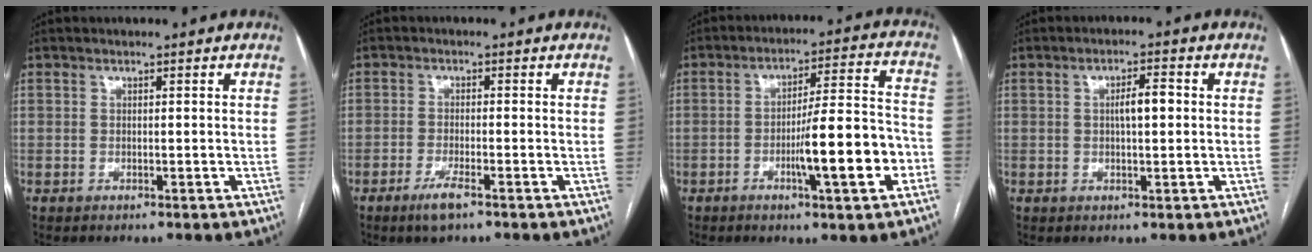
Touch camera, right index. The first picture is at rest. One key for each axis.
{"total": 3.5, "fx": -2.3, "fy": 0.4, "fz": 2.6, "tx": -0.057, "ty": -0.006, "tz": -0.043}
{"total": 12.6, "fx": -4.4, "fy": 1.0, "fz": 11.8, "tx": -0.183, "ty": 0.007, "tz": -0.064}
{"total": 3.6, "fx": 0.3, "fy": 0.8, "fz": 3.5, "tx": -0.059, "ty": 0.007, "tz": 0.005}